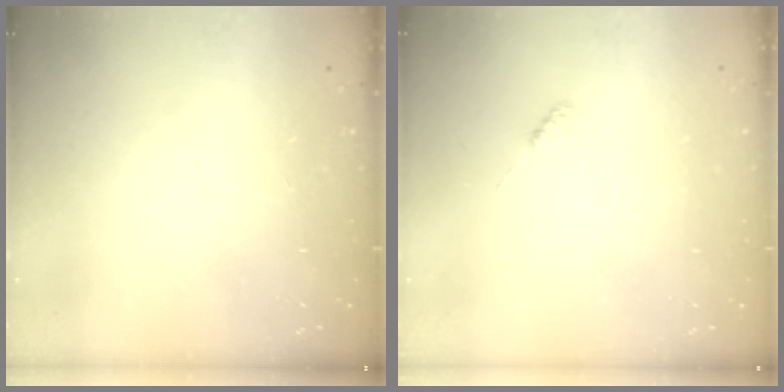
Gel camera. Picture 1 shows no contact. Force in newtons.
{"total": 1.9, "press": 1.9, "slide": 0.3}